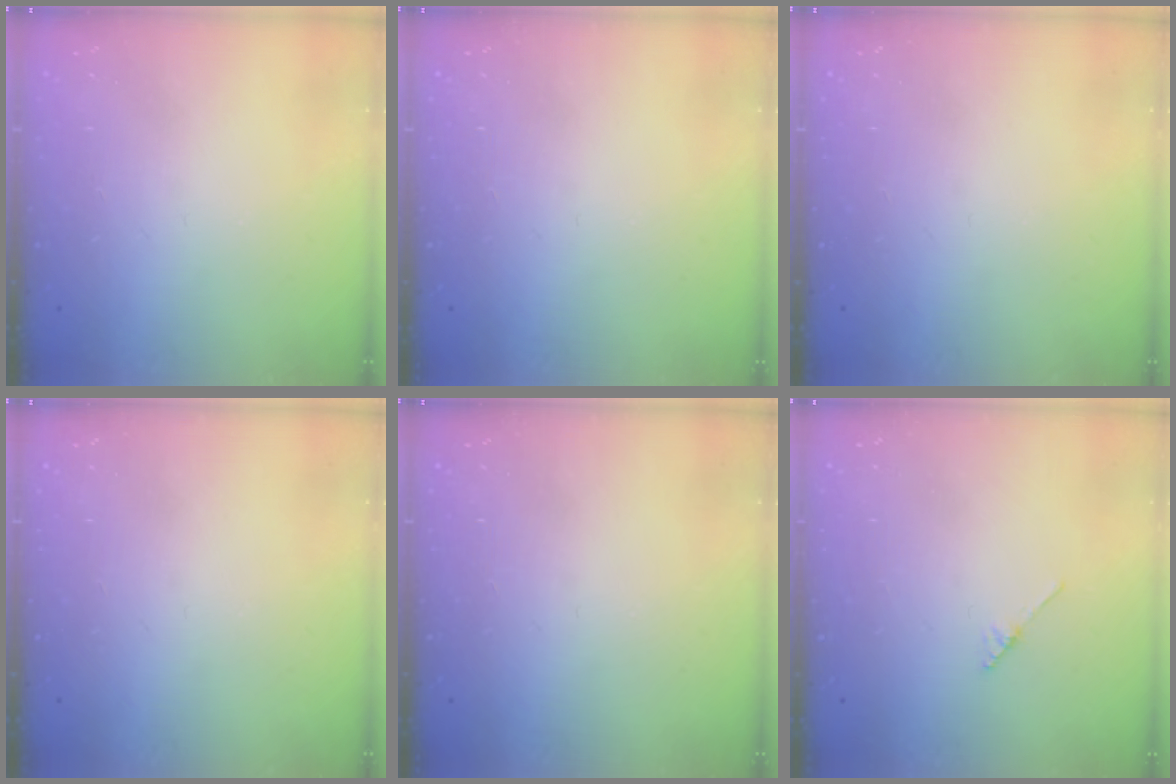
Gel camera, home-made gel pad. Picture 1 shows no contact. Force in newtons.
{"total": 0.0}
{"total": 0.0}
{"total": 0.0}
{"total": 0.0}
{"total": 2.1, "press": 2.1, "slide": 0.1}